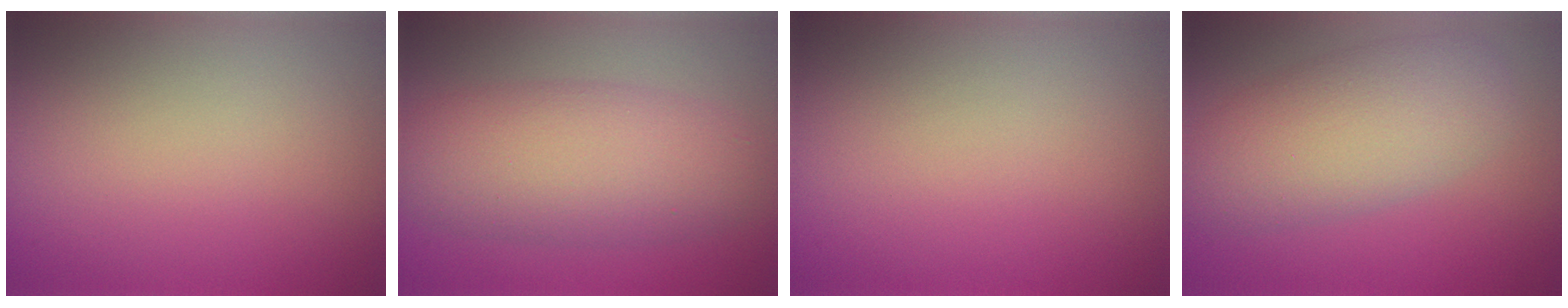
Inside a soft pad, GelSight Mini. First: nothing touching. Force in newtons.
{"total": 7.2, "press": 7.2, "slide": 0.2}
{"total": 0.0}
{"total": 6.7, "press": 6.7, "slide": 0.3}